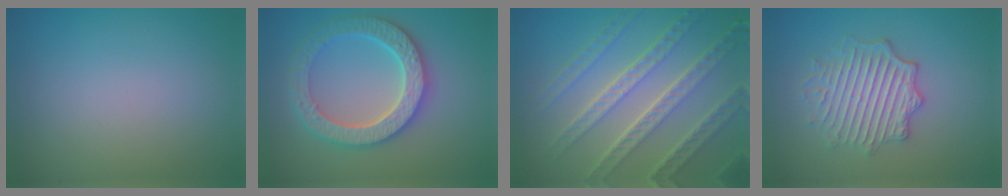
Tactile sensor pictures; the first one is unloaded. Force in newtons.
{"total": 6.1, "press": 6.0, "slide": 1.3}
{"total": 8.3, "press": 5.8, "slide": 5.9}
{"total": 4.5, "press": 3.9, "slide": 2.3}